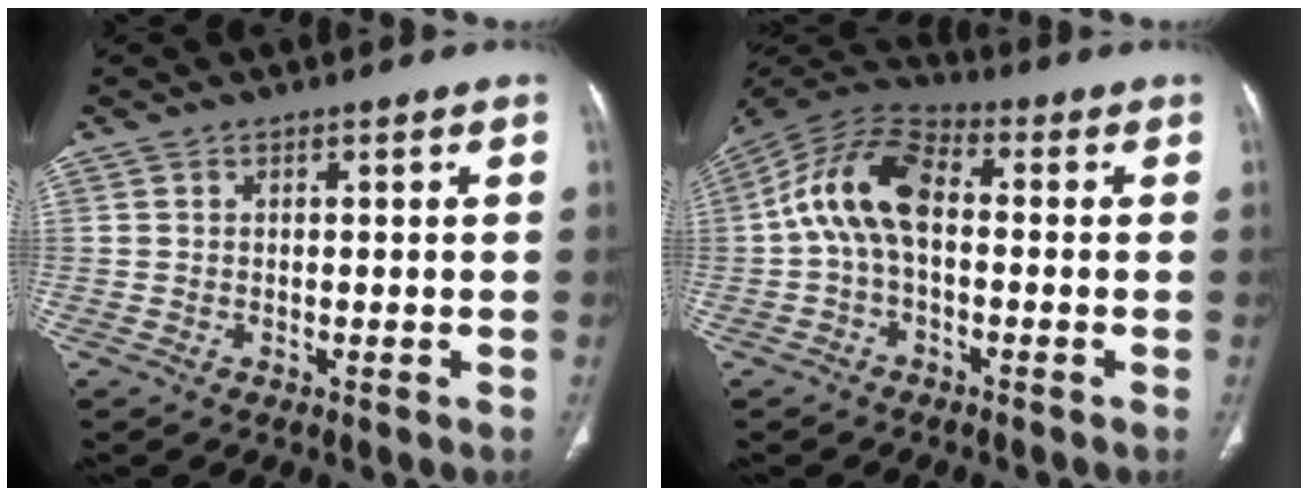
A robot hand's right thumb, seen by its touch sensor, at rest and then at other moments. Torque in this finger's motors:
{"motor_torque": [1.98, 1.89, 1.61, -0.42, 0.19]}